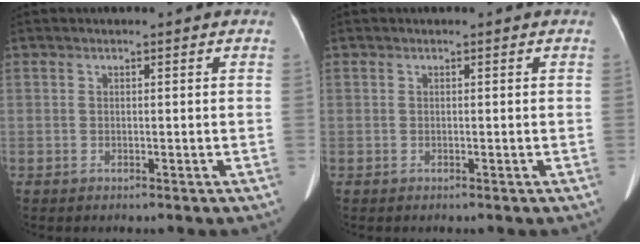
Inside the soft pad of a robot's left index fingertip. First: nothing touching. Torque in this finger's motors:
{"motor_torque": [0.04, 0.05, 0.01, 0.01]}